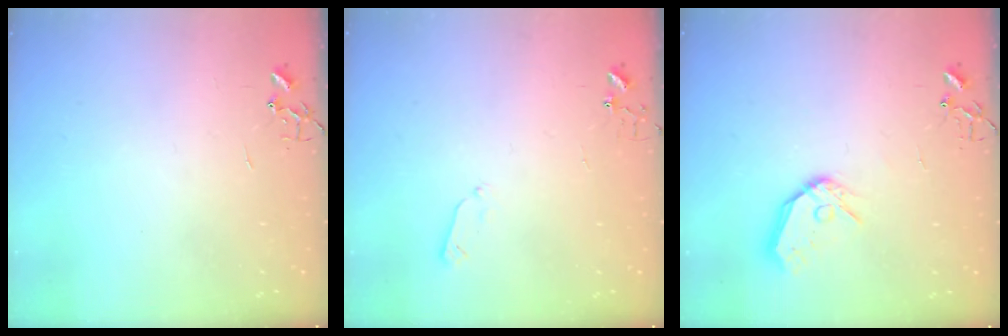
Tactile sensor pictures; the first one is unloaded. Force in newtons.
{"total": 3.3, "press": 3.2, "slide": 0.6}
{"total": 11.3, "press": 11.2, "slide": 1.5}